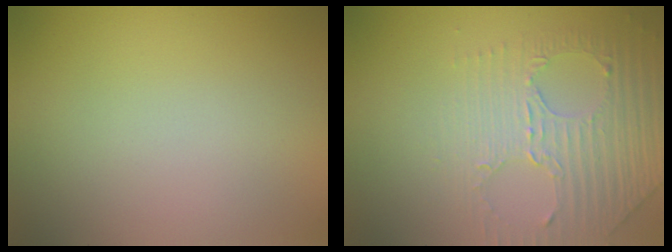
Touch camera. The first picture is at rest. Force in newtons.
{"total": 4.4, "press": 3.1, "slide": 3.0}